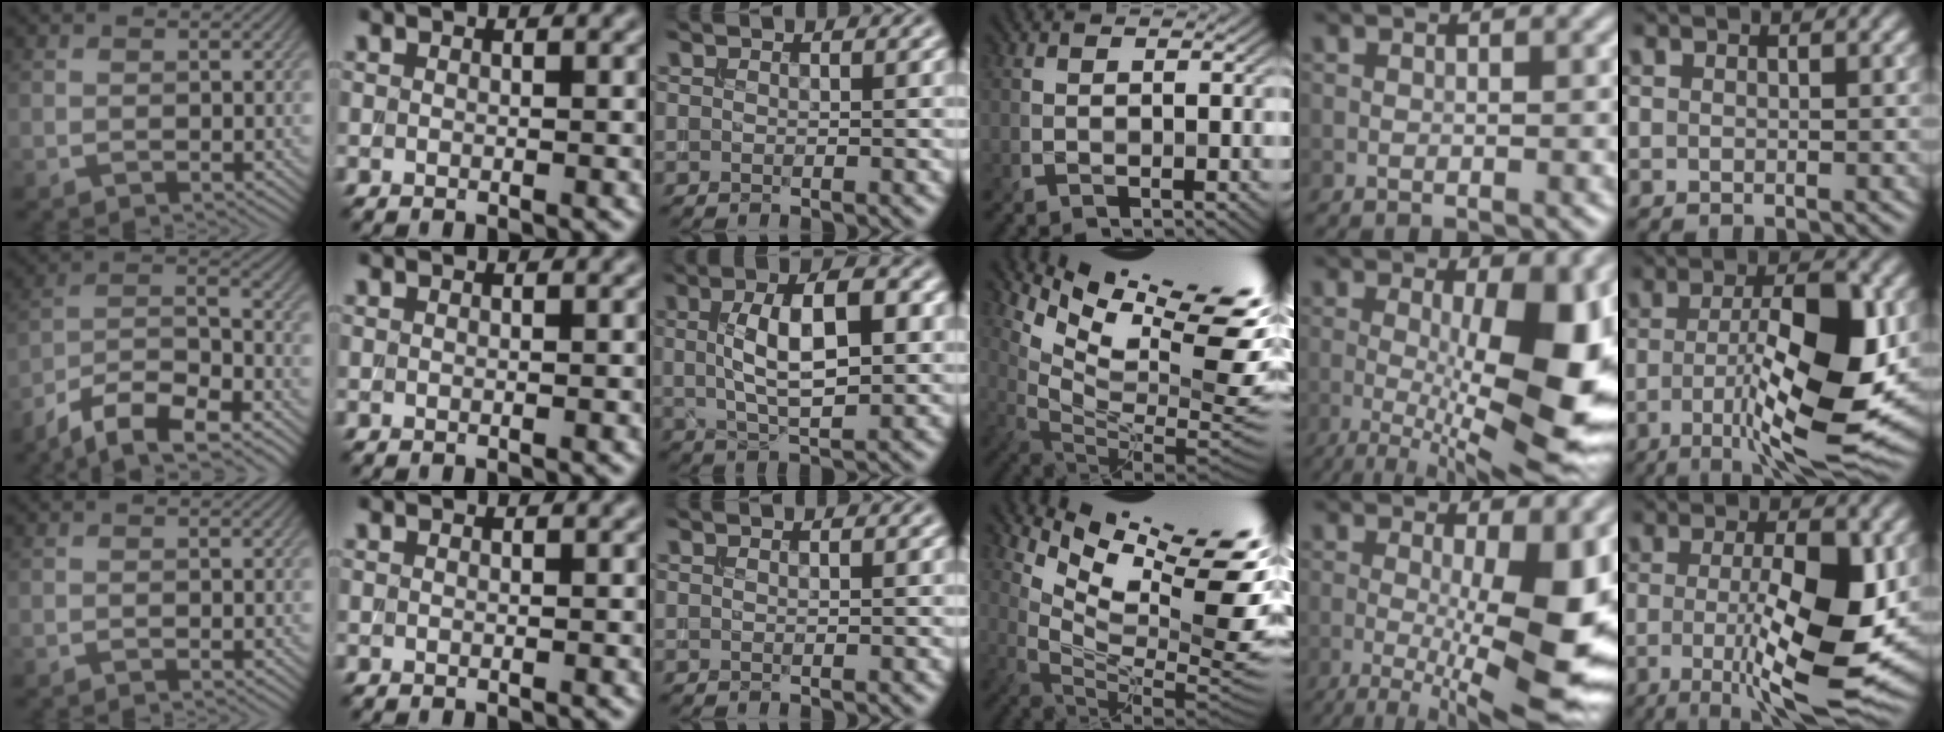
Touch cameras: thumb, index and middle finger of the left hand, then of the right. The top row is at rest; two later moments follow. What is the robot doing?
{"motion": "extract", "object": "backpack"}